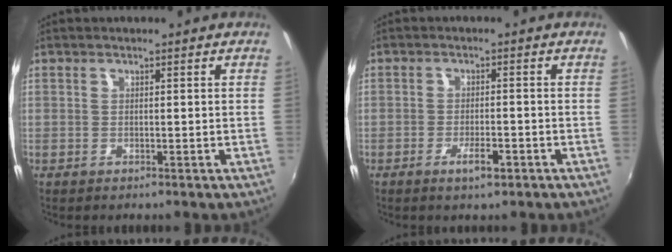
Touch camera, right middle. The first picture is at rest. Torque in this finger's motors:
{"motor_torque": [1.07, -1.07, 0.34, 0.08]}